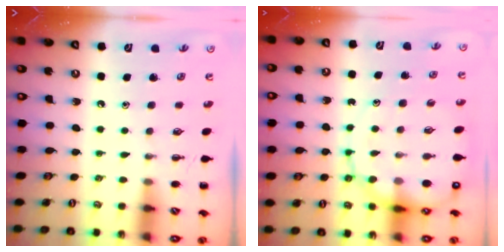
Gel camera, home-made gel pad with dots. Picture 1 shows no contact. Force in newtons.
{"total": 14.5, "press": 14.0, "slide": 3.8}